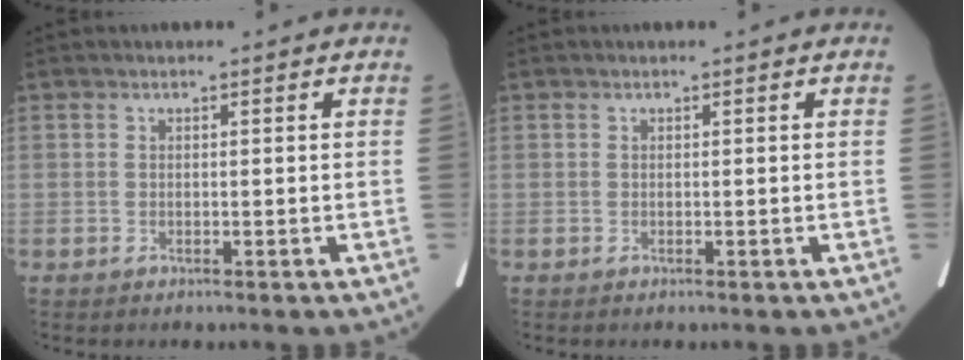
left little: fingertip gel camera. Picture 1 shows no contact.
{"total": 0.0}